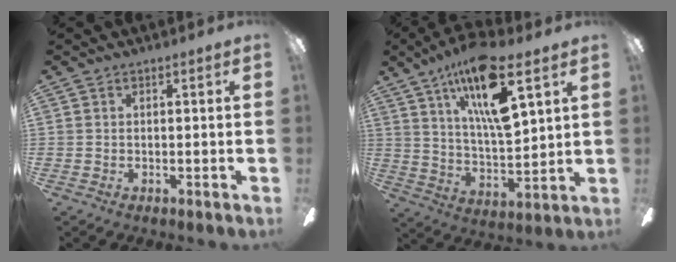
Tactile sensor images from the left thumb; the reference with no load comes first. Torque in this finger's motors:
{"motor_torque": [0.27, 0.75, 1.39, -1.38, 0.17]}